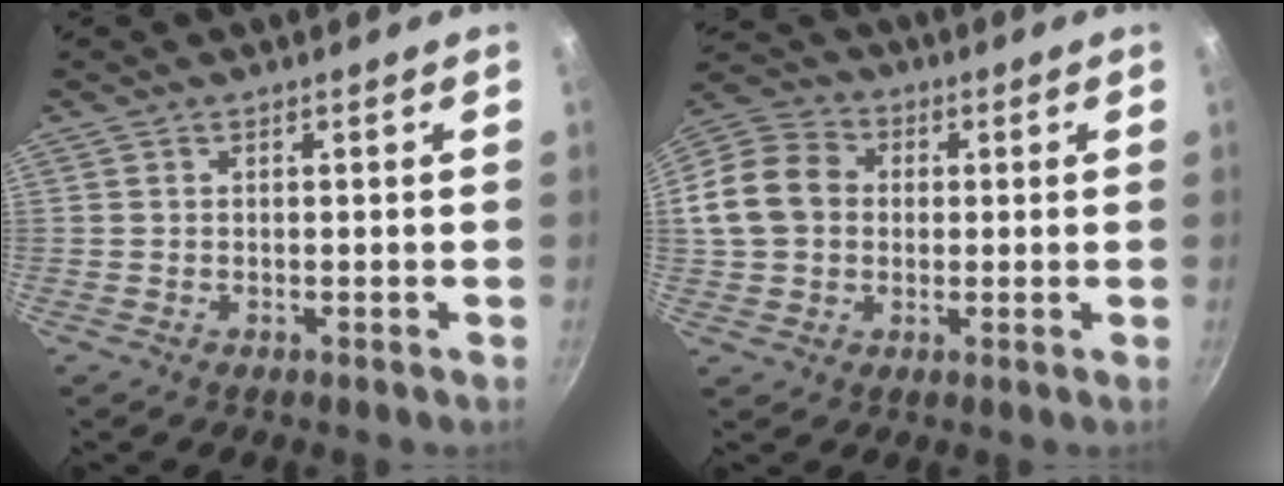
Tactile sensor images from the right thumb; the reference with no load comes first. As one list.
[{"total": 12.6, "force": [1.0, 10.5, 6.9], "torque": [-0.107, 0.024, 0.003]}]